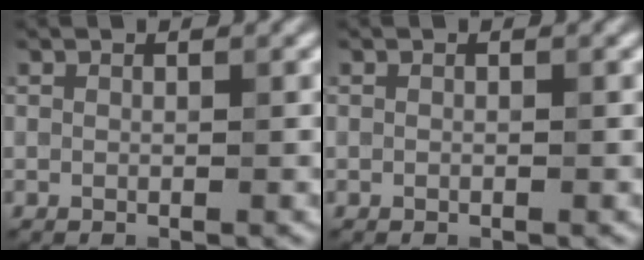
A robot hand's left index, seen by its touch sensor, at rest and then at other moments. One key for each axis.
{"total": 0.0}